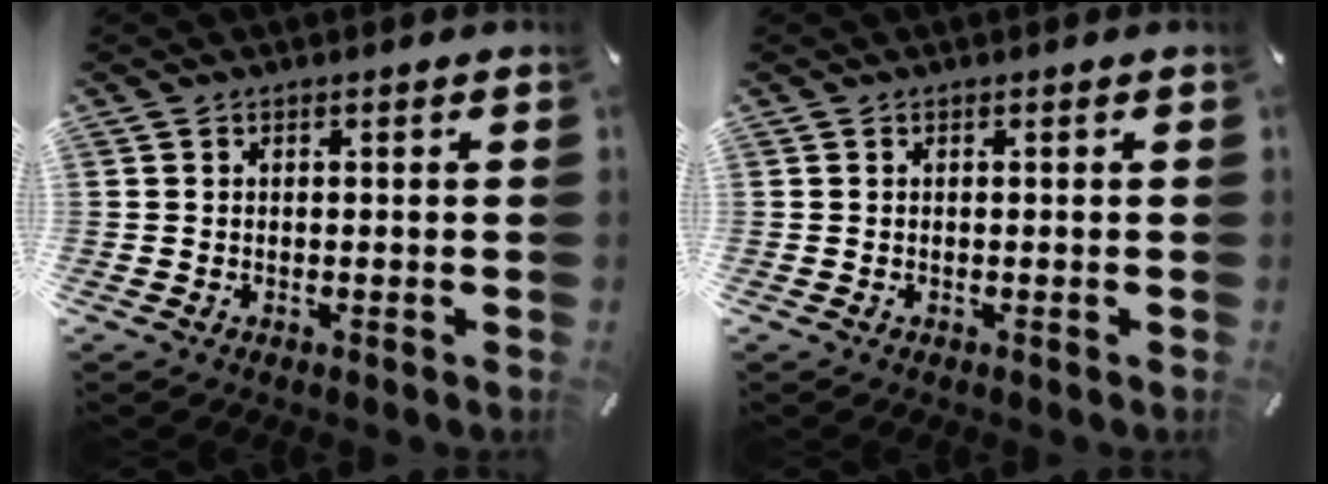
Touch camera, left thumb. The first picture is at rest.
{"total": 0.0}